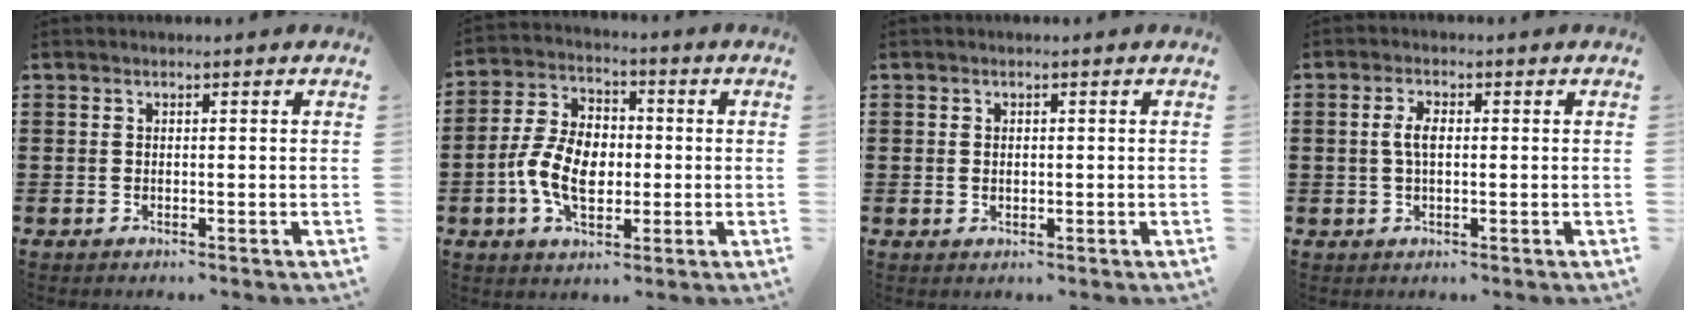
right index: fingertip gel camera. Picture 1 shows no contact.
{"total": 8.6, "force": [-1.5, 5.8, 6.2], "torque": [-0.141, 0.011, -0.030]}
{"total": 0.8, "force": [0.2, 0.7, 0.4], "torque": [-0.009, 0.006, 0.004]}
{"total": 3.2, "force": [0.2, 1.4, 2.9], "torque": [-0.058, 0.006, 0.001]}